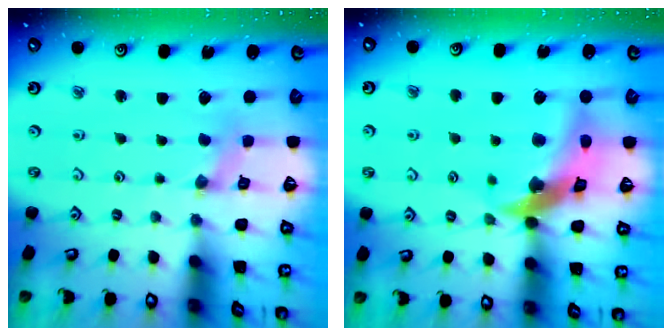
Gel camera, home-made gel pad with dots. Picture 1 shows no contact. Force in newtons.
{"total": 15.8, "press": 15.6, "slide": 2.0}